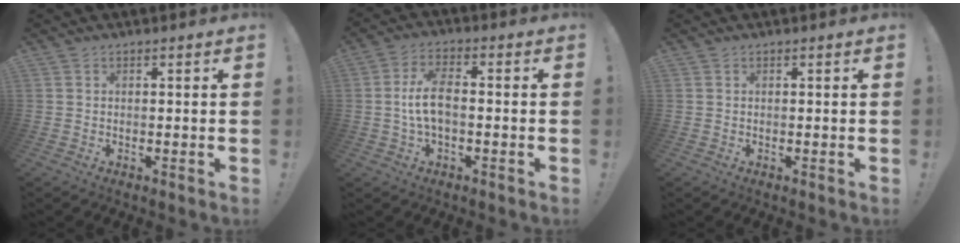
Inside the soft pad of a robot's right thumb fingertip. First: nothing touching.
{"total": 8.5, "force": [-0.8, 3.7, 7.6], "torque": [-0.161, 0.008, -0.014]}
{"total": 0.0}